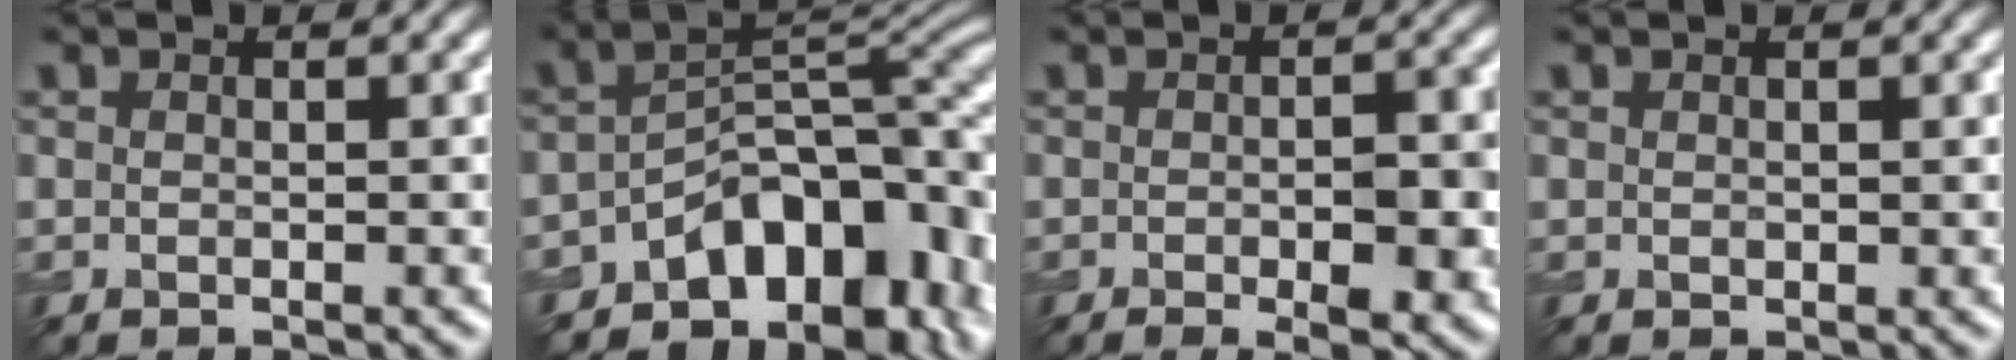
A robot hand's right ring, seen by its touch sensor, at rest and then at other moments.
{"total": 11.4, "force": [-5.7, 6.5, 7.4], "torque": [-0.104, -0.002, -0.086]}
{"total": 4.3, "force": [-1.6, 1.2, 3.8], "torque": [-0.071, -0.002, -0.007]}
{"total": 0.5, "force": [0.2, -0.2, -0.4], "torque": [-0.006, 0.000, 0.013]}